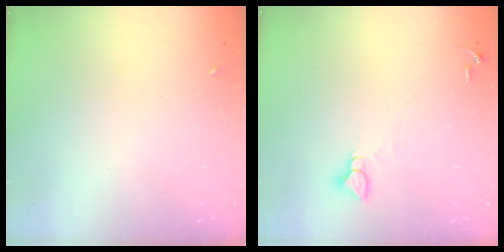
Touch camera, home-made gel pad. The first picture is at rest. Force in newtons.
{"total": 3.9, "press": 3.8, "slide": 0.3}